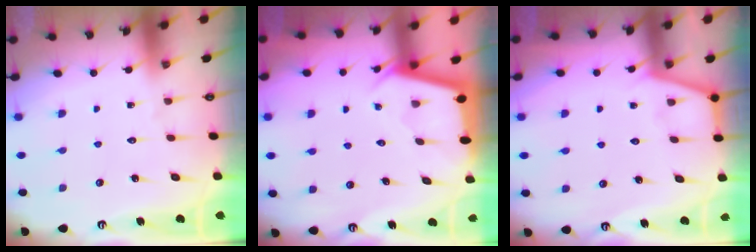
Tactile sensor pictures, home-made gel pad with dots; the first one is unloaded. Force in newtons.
{"total": 2.7, "press": 2.7, "slide": 0.2}
{"total": 5.8, "press": 5.8, "slide": 0.3}